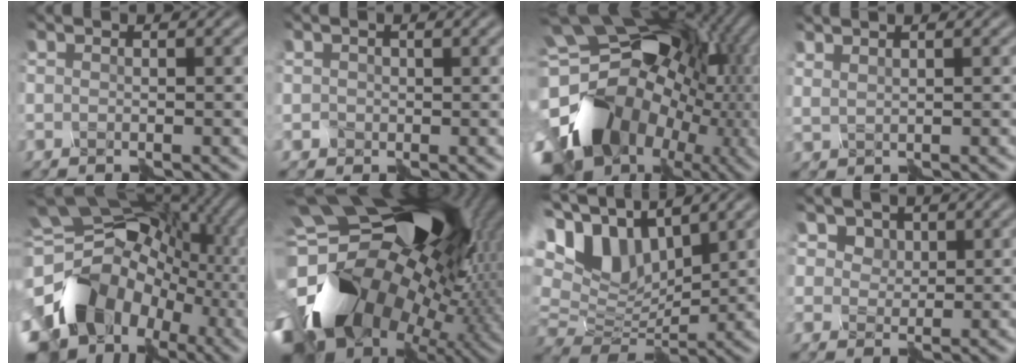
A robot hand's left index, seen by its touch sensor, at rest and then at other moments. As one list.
[{"total": 1.3, "force": [0.2, 0.9, -0.9], "torque": [0.015, 0.004, 0.005]}, {"total": 17.7, "force": [-0.9, 13.7, 11.2], "torque": [-0.195, -0.003, 0.015]}, {"total": 2.3, "force": [2.1, -0.3, -0.8], "torque": [0.012, 0.001, 0.036]}, {"total": 14.3, "force": [-2.9, 11.6, 7.8], "torque": [-0.164, -0.005, -0.042]}, {"total": 18.0, "force": [-0.1, 11.4, 13.9], "torque": [-0.253, -0.021, 0.008]}, {"total": 7.6, "force": [4.5, 4.2, 4.4], "torque": [-0.107, 0.012, 0.085]}, {"total": 4.9, "force": [3.4, 3.2, 1.5], "torque": [-0.040, 0.014, 0.038]}]